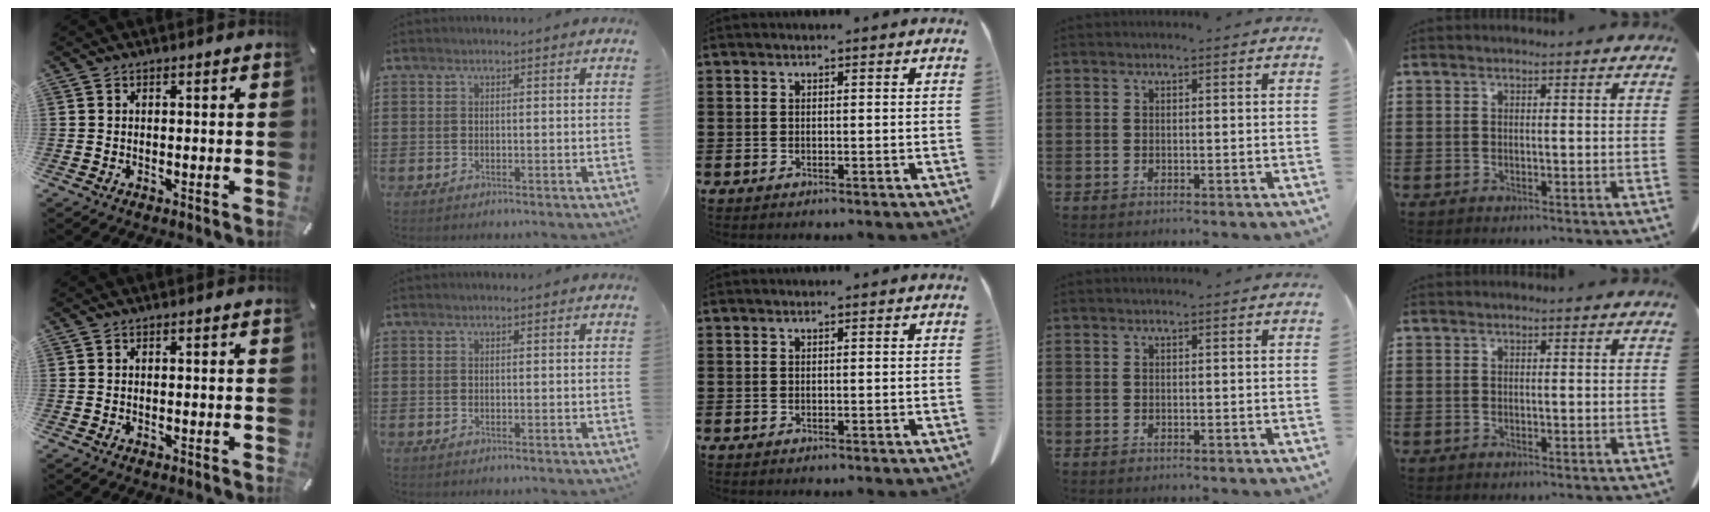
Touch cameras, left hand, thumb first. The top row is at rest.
{}